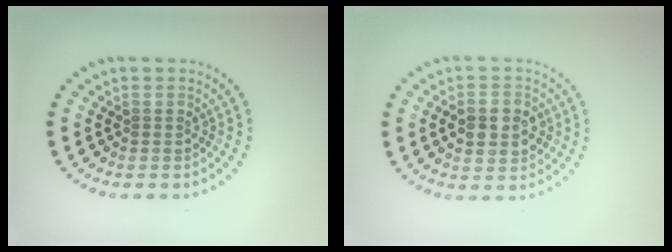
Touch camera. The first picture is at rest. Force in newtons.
{"total": 4.3, "press": 4.3, "slide": 0.3}